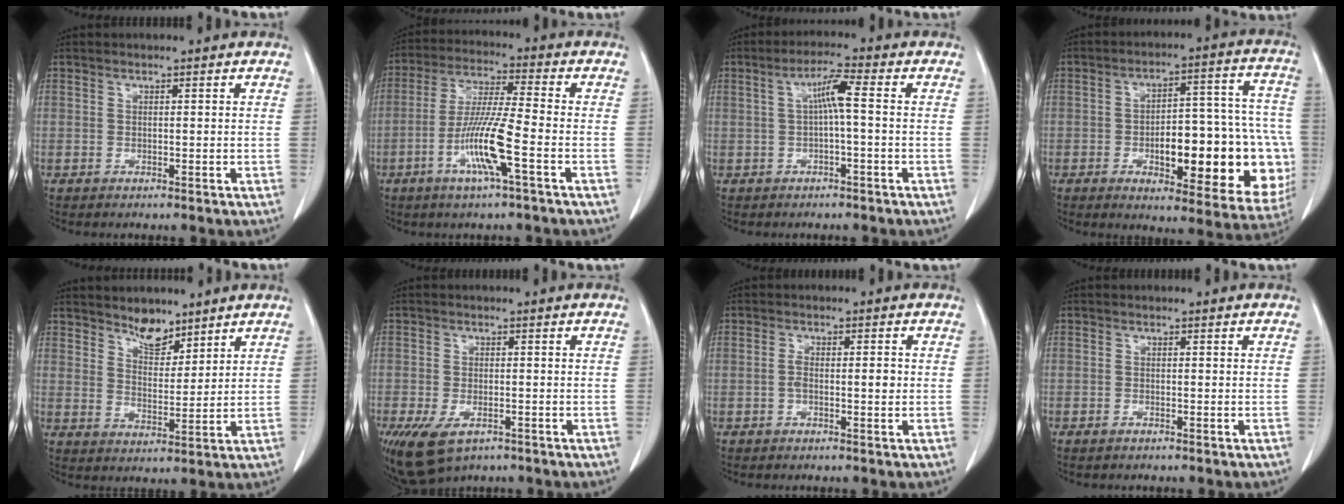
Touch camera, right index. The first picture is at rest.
{"total": 10.5, "force": [-3.8, -0.1, 9.8], "torque": [-0.196, -0.007, -0.074]}
{"total": 4.4, "force": [0.2, 0.2, 4.4], "torque": [-0.081, 0.015, 0.007]}
{"total": 22.0, "force": [-5.2, 7.5, 20.0], "torque": [-0.183, 0.040, -0.043]}
{"total": 5.0, "force": [4.2, 2.0, 1.8], "torque": [-0.034, -0.006, 0.080]}
{"total": 8.0, "force": [-4.7, 4.2, 4.9], "torque": [-0.095, -0.011, -0.071]}
{"total": 2.8, "force": [-0.3, 0.9, 2.6], "torque": [-0.043, 0.009, -0.001]}
{"total": 0.9, "force": [-0.7, 0.3, 0.4], "torque": [-0.012, 0.000, -0.008]}